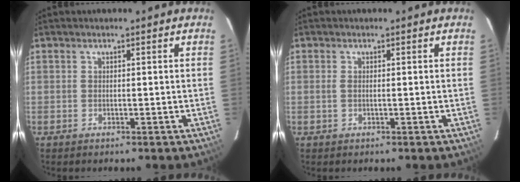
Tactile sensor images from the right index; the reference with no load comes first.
{"total": 1.0, "force": [-0.1, 0.4, 0.9], "torque": [-0.022, 0.000, -0.002]}